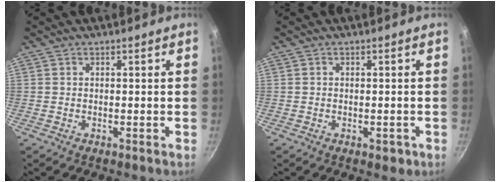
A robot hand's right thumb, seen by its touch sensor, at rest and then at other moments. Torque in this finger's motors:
{"motor_torque": [-0.06, 0.26, -0.29, 0.09, 0.01]}